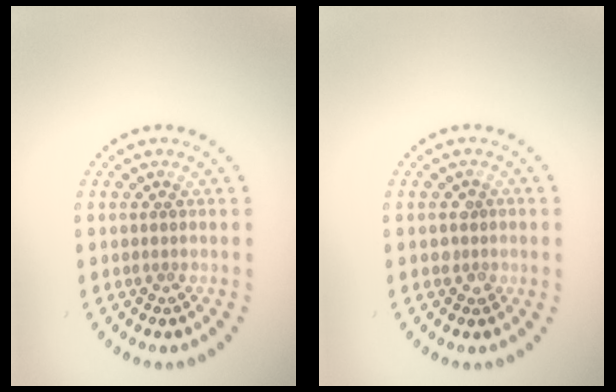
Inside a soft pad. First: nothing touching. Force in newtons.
{"total": 1.1, "press": 1.1, "slide": 0.4}